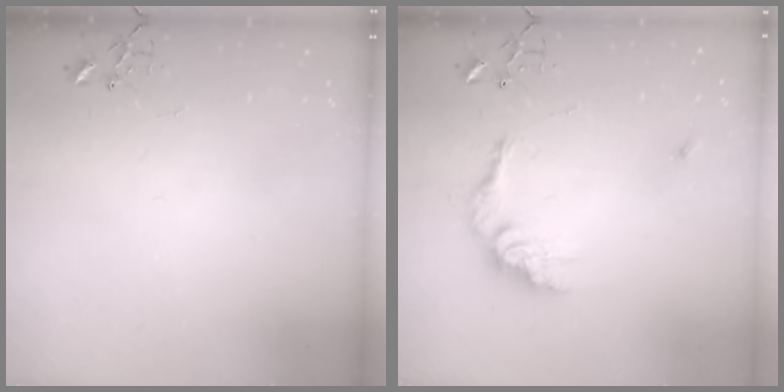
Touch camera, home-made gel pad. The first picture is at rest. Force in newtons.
{"total": 13.3, "press": 13.2, "slide": 1.1}